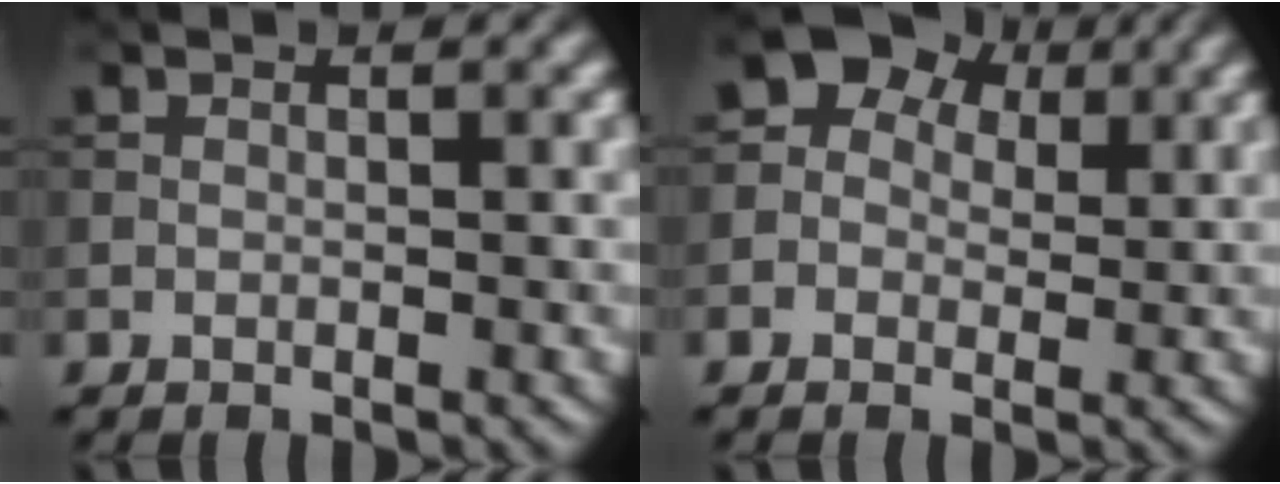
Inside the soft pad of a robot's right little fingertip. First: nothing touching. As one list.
[{"total": 5.9, "force": [1.9, 4.8, 2.8], "torque": [-0.028, 0.018, -0.007]}]